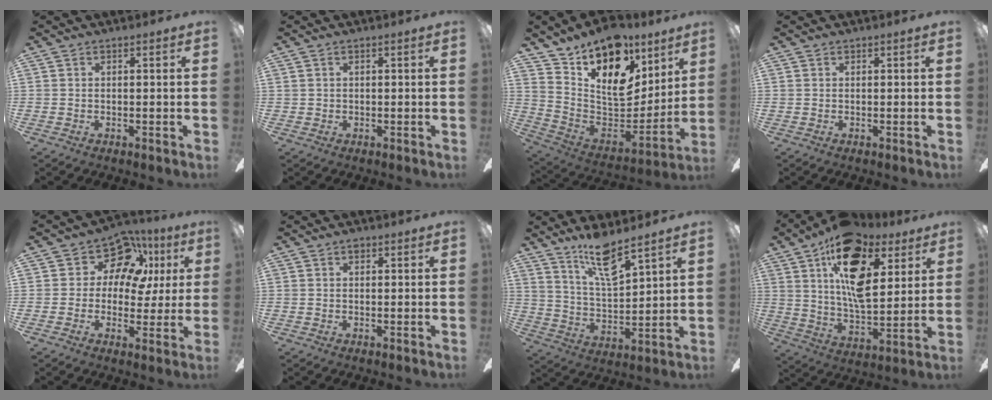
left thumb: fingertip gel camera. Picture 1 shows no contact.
{"total": 0.5, "force": [0.0, 0.5, 0.0], "torque": [0.001, 0.004, -0.001]}
{"total": 18.0, "force": [11.7, 9.9, 9.5], "torque": [-0.154, -0.086, 0.211]}
{"total": 0.0}
{"total": 12.6, "force": [6.1, 8.8, 6.7], "torque": [-0.103, -0.028, 0.113]}
{"total": 0.9, "force": [0.5, 0.6, 0.5], "torque": [-0.003, 0.000, 0.007]}
{"total": 12.3, "force": [9.3, 3.1, 7.4], "torque": [-0.136, -0.051, 0.162]}
{"total": 20.2, "force": [9.9, 10.3, 14.3], "torque": [-0.241, -0.034, 0.169]}